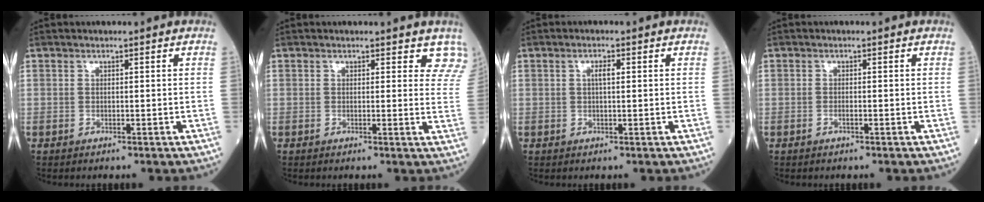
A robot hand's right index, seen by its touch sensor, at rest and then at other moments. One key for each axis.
{"total": 5.1, "fx": 4.4, "fy": 2.2, "fz": 1.2, "tx": 0.013, "ty": -0.013, "tz": 0.025}
{"total": 1.7, "fx": 0.4, "fy": 0.4, "fz": 1.6, "tx": -0.031, "ty": 0.003, "tz": 0.006}
{"total": 0.5, "fx": -0.3, "fy": 0.1, "fz": 0.4, "tx": -0.006, "ty": 0.000, "tz": -0.006}